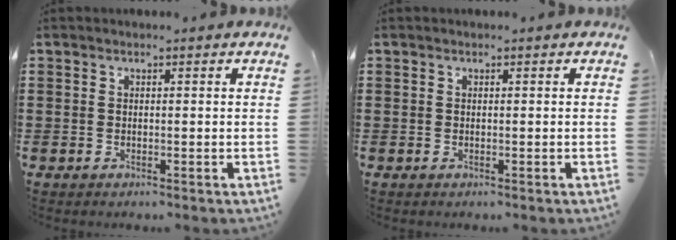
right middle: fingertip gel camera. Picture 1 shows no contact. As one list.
[{"total": 0.0}]